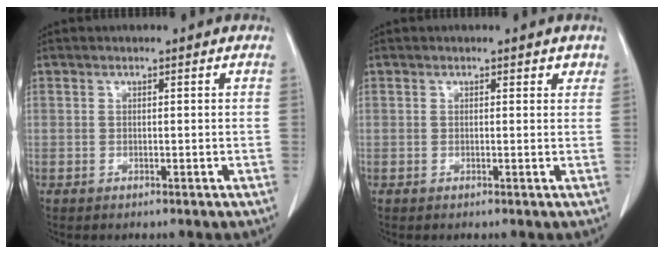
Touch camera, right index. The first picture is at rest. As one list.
[{"total": 1.1, "force": [0.8, 0.7, 0.4], "torque": [0.001, -0.002, 0.004]}]